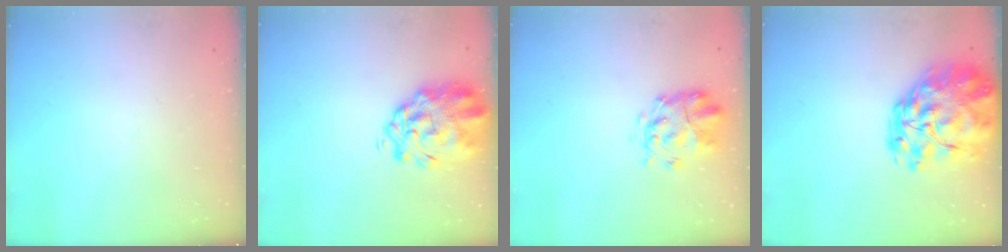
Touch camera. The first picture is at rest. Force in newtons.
{"total": 6.7, "press": 6.2, "slide": 2.8}
{"total": 3.8, "press": 3.4, "slide": 1.7}
{"total": 18.7, "press": 17.7, "slide": 6.1}